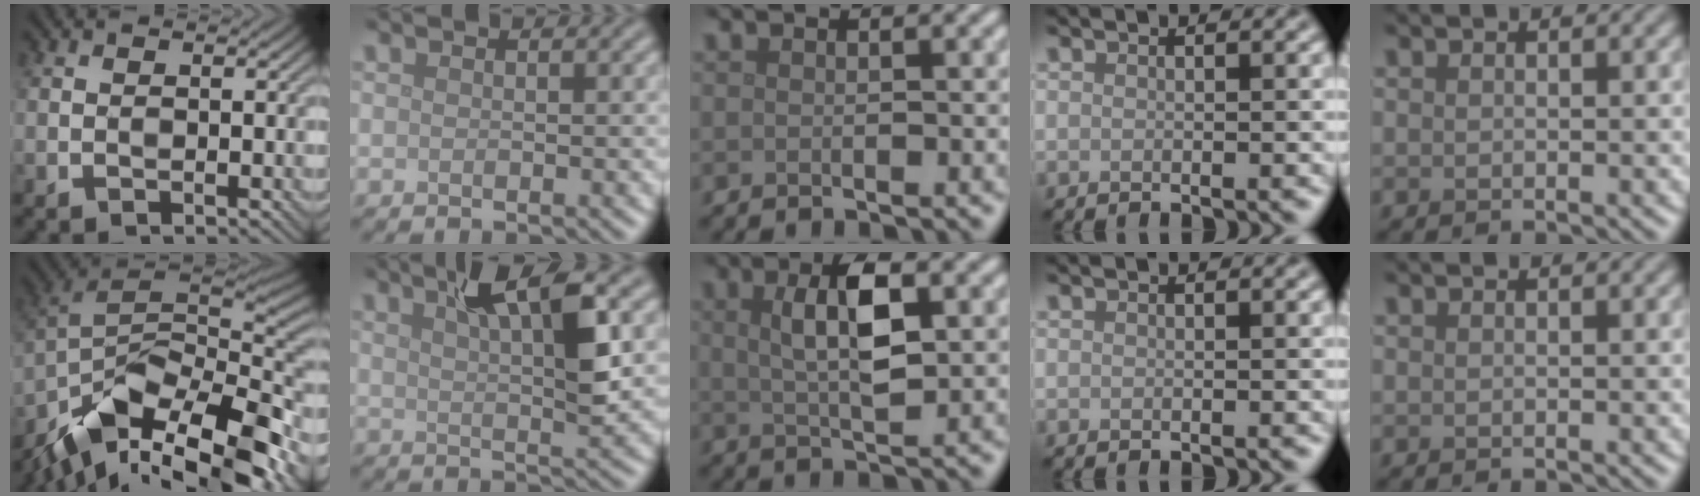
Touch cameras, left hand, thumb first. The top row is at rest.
{"thumb": {"total": 15.8, "force": [-9.2, 7.4, 10.5], "torque": [-0.224, -0.009, -0.161]}, "index": {"total": 6.6, "force": [2.9, 1.5, 5.7], "torque": [-0.089, 0.006, 0.045]}, "middle": {"total": 5.1, "force": [1.3, 1.7, 4.6], "torque": [-0.089, 0.006, 0.023]}}